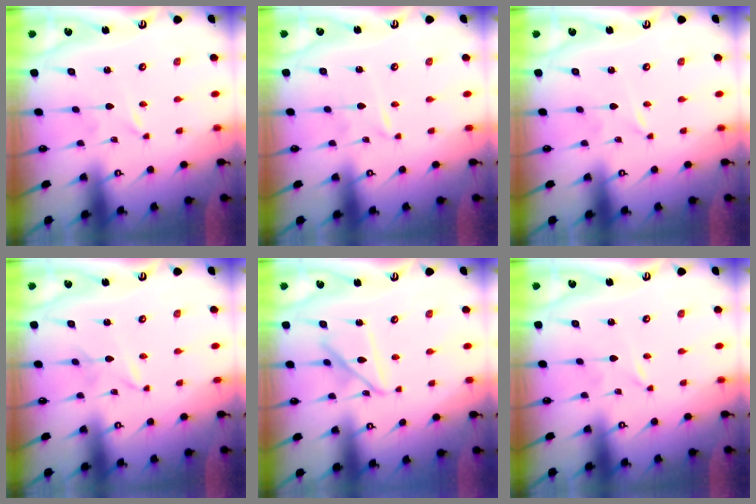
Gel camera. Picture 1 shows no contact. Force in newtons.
{"total": 1.6, "press": 1.6, "slide": 0.2}
{"total": 0.0}
{"total": 1.4, "press": 1.4, "slide": 0.2}
{"total": 12.9, "press": 12.8, "slide": 1.2}
{"total": 0.0}